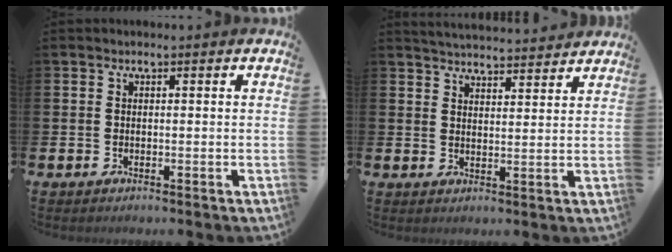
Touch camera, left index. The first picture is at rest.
{"total": 4.4, "force": [4.4, 0.2, -0.1], "torque": [-0.009, -0.027, 0.079]}